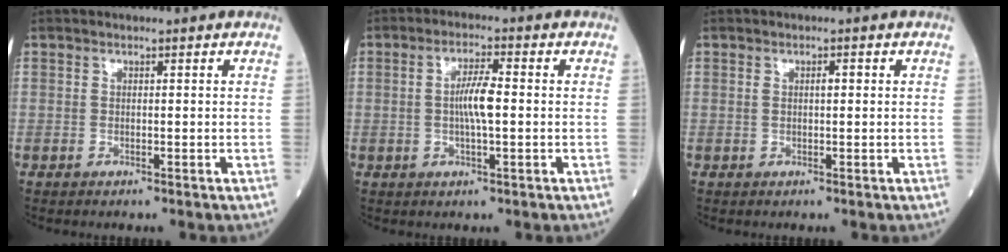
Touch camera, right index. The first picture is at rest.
{"total": 4.9, "force": [-0.1, 0.7, 4.9], "torque": [-0.094, 0.004, -0.004]}
{"total": 1.4, "force": [0.2, 0.4, 1.3], "torque": [-0.026, 0.007, 0.005]}